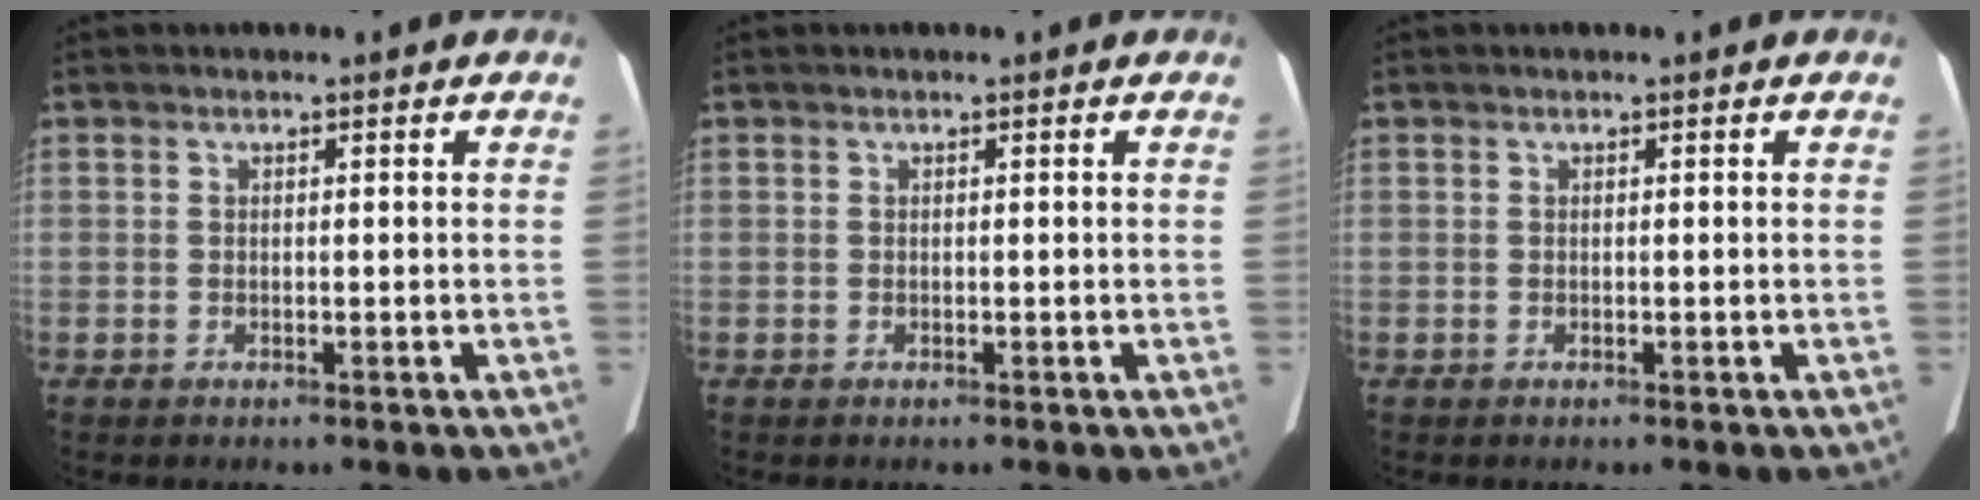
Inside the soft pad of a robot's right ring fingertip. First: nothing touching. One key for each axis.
{"total": 0.0}
{"total": 0.0}